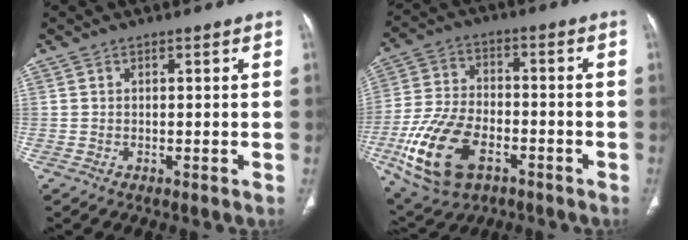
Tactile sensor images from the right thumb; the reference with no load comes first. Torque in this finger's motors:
{"motor_torque": [0.05, 0.51, 1.71, -1.07, 0.20]}